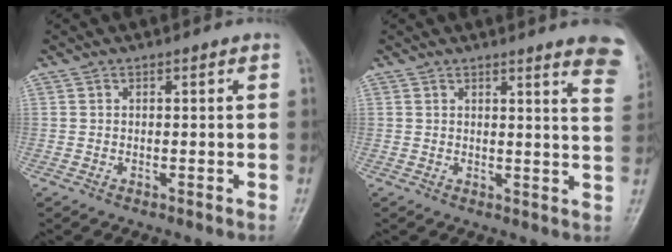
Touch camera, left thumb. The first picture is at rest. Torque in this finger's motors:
{"motor_torque": [1.86, 0.69, 0.79, -0.85, 0.21]}